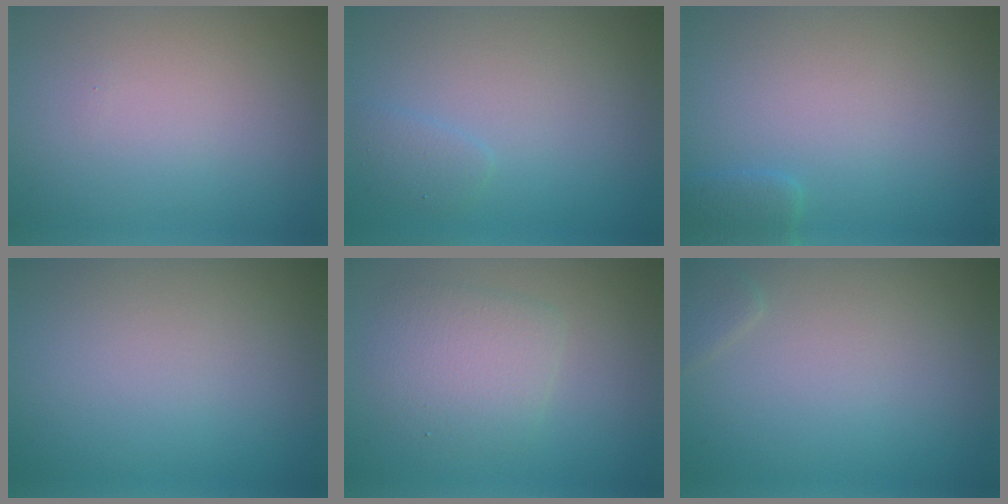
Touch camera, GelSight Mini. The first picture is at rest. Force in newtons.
{"total": 1.1, "press": 1.1, "slide": 0.1}
{"total": 1.2, "press": 1.2, "slide": 0.1}
{"total": 0.0}
{"total": 3.4, "press": 3.4, "slide": 0.1}
{"total": 1.1, "press": 1.1, "slide": 0.1}